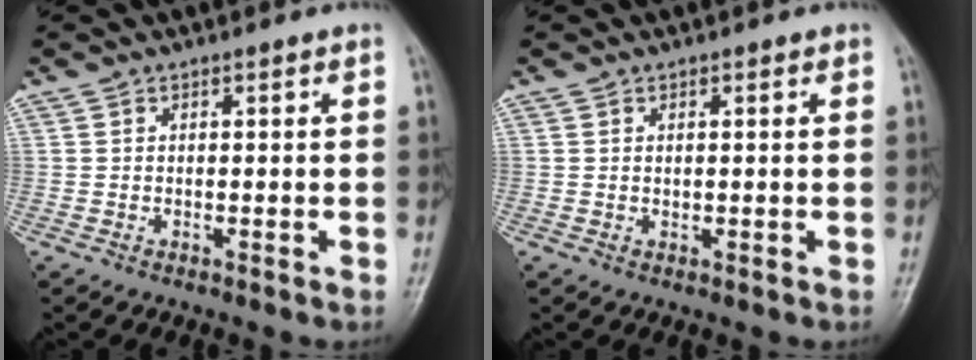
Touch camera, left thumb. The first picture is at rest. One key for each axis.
{"total": 0.7, "fx": 0.3, "fy": 0.4, "fz": 0.5, "tx": -0.006, "ty": -0.002, "tz": 0.004}